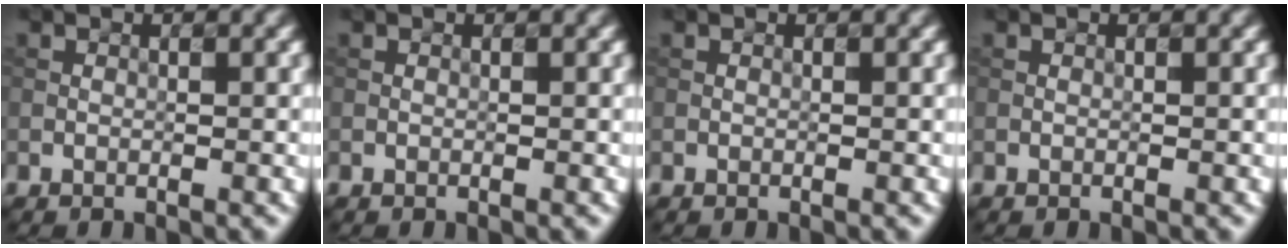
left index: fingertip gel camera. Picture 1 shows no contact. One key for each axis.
{"total": 0.0}
{"total": 0.0}
{"total": 0.0}